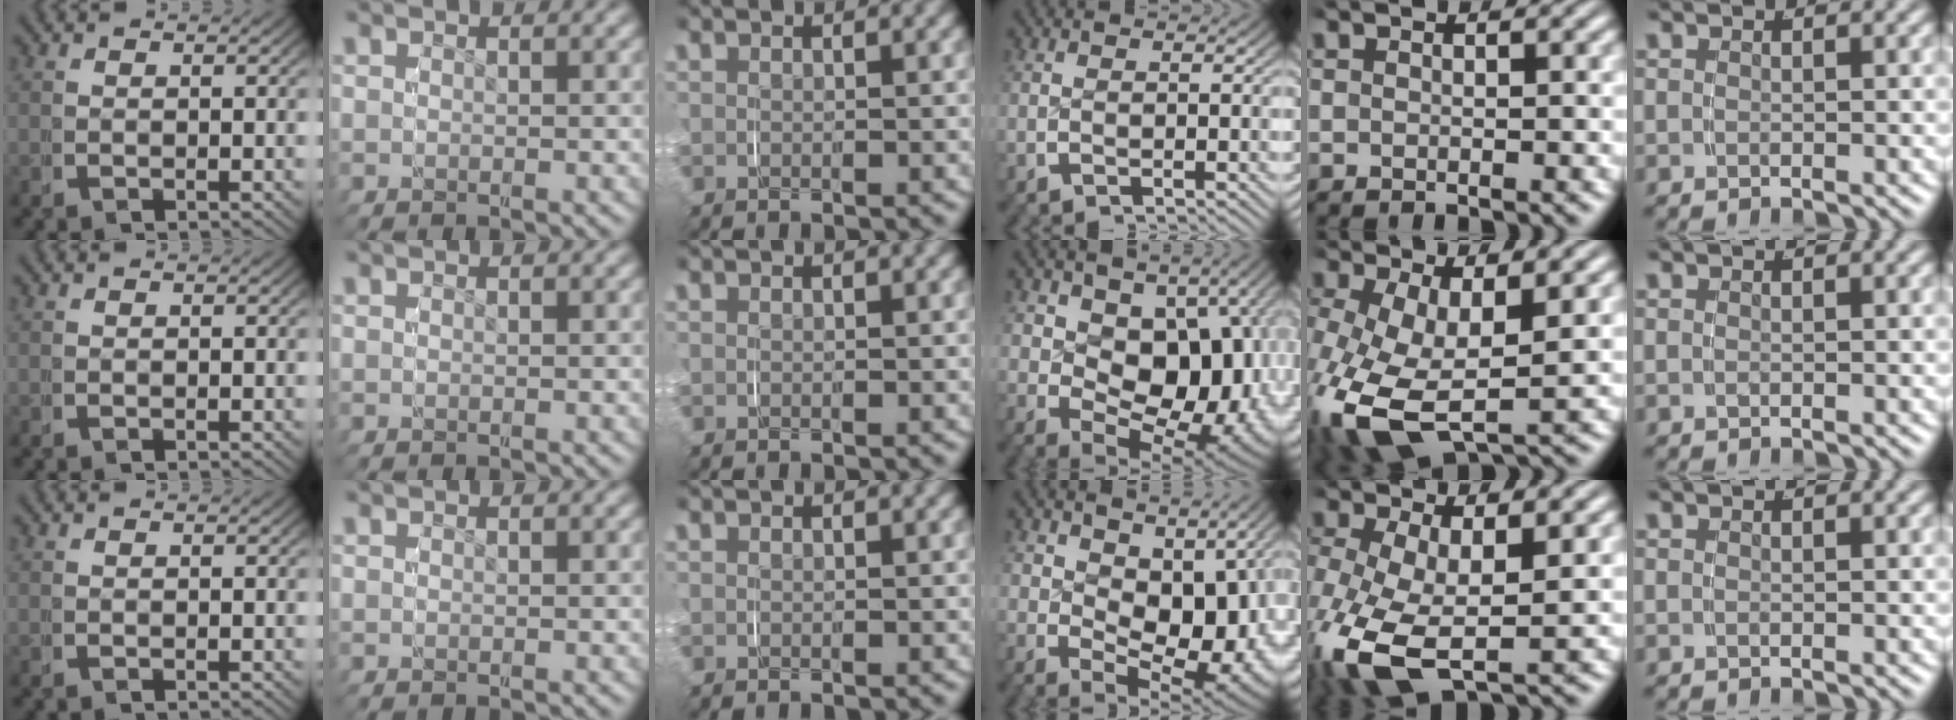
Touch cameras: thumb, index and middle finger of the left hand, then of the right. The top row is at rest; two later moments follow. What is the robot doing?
{"motion": "grasp_and_lifting", "object": "paper plate"}